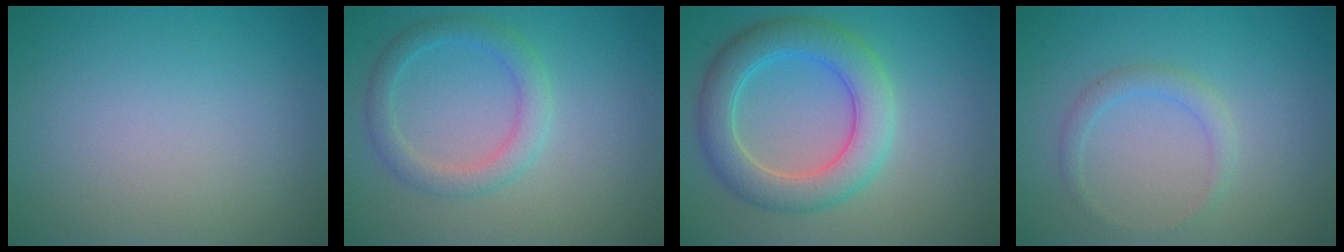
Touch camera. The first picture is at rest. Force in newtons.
{"total": 2.8, "press": 2.8, "slide": 0.1}
{"total": 5.8, "press": 5.8, "slide": 0.2}
{"total": 1.6, "press": 1.6, "slide": 0.2}